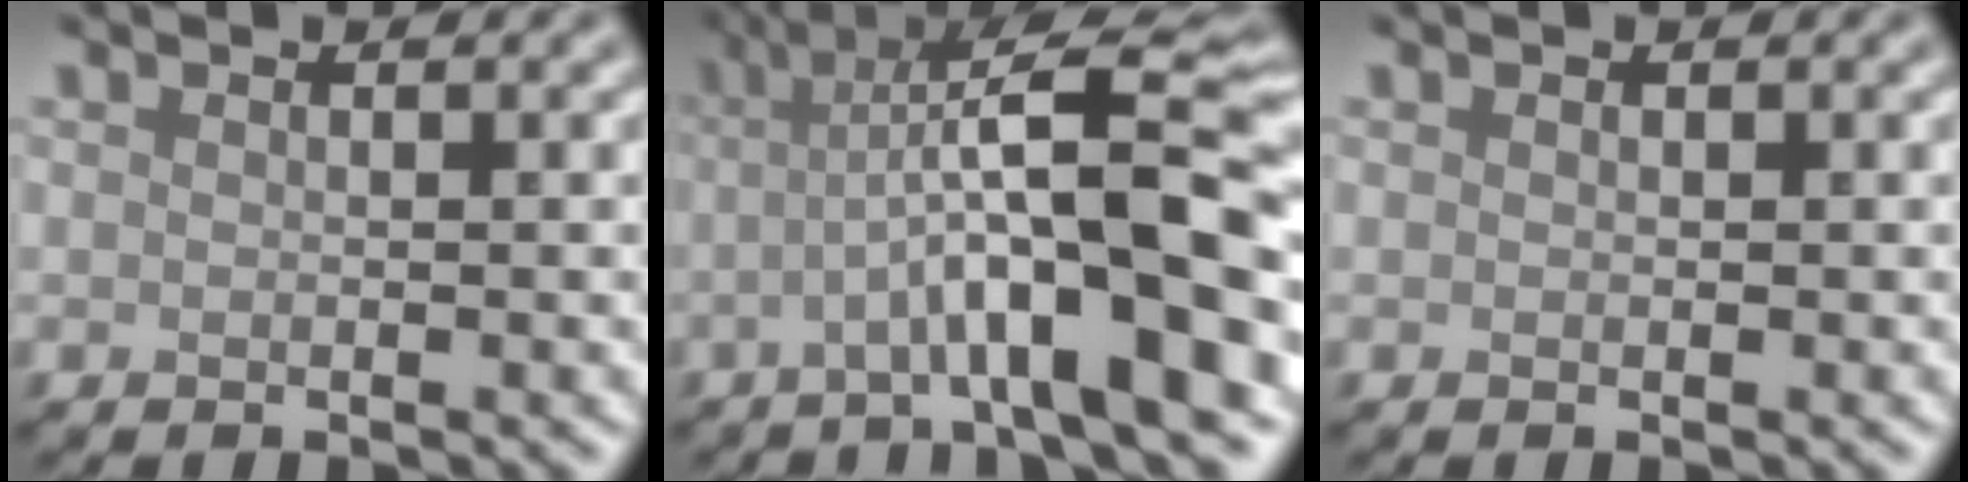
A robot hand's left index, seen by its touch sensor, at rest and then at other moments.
{"total": 11.7, "force": [-0.9, 2.5, 11.4], "torque": [-0.169, 0.025, -0.019]}
{"total": 0.0}